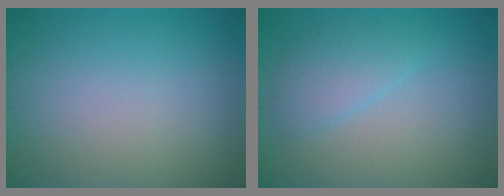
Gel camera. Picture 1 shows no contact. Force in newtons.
{"total": 2.5, "press": 2.5, "slide": 0.2}